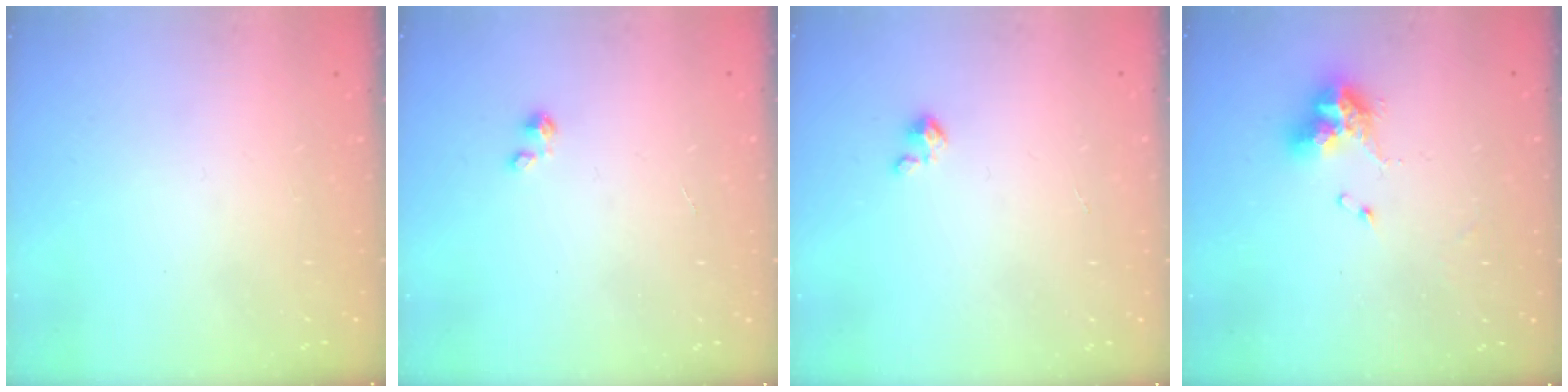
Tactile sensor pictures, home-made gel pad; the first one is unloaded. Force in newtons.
{"total": 0.0}
{"total": 1.8, "press": 1.8, "slide": 0.2}
{"total": 9.7, "press": 9.6, "slide": 1.2}